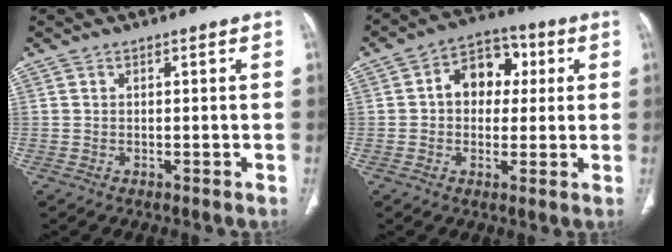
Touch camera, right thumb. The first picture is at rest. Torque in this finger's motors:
{"motor_torque": [0.56, 2.07, 0.60, 0.38, 0.01]}